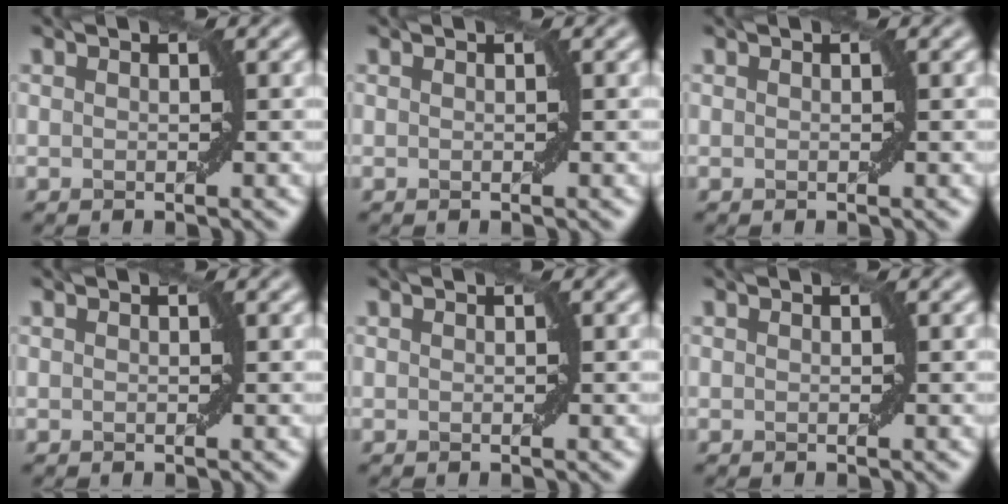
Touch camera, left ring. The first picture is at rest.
{"total": 0.0}
{"total": 0.0}
{"total": 0.0}
{"total": 0.0}
{"total": 0.0}